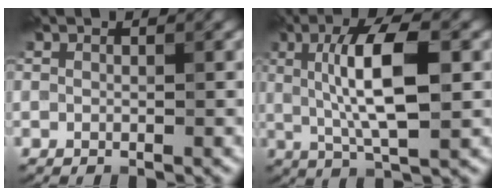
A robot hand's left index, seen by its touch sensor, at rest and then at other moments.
{"total": 7.8, "force": [0.8, 2.2, 7.4], "torque": [-0.123, 0.005, 0.011]}